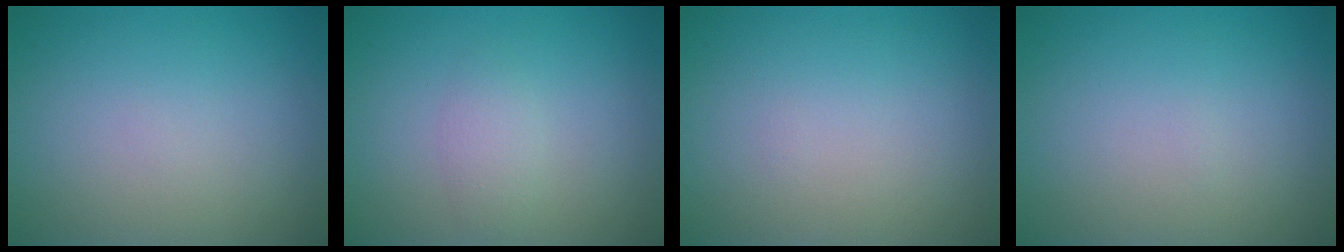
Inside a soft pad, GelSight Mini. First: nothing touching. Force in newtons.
{"total": 1.5, "press": 1.5, "slide": 0.0}
{"total": 0.0}
{"total": 0.0}